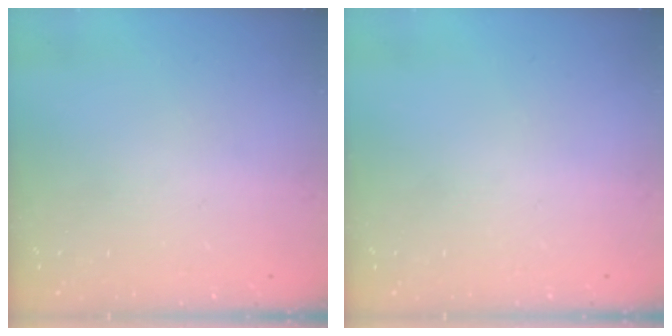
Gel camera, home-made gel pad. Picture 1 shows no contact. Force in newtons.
{"total": 0.0}